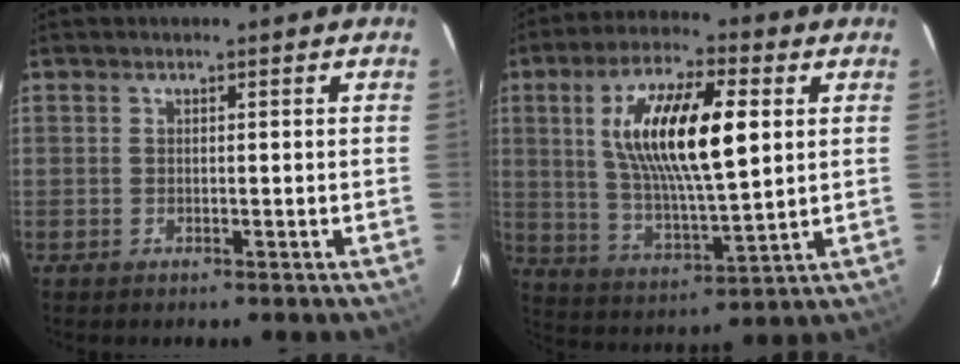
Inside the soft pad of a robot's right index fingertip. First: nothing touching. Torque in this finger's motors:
{"motor_torque": [1.56, 0.58, 1.05, 0.21]}